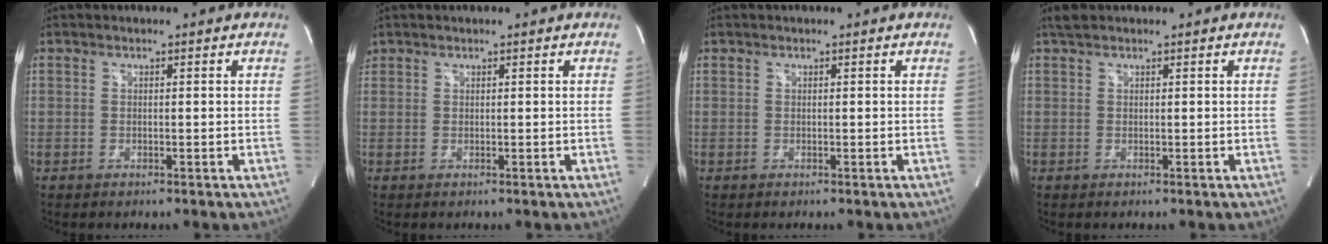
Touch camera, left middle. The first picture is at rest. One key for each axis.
{"total": 0.8, "fx": 0.7, "fy": 0.5, "fz": 0.0, "tx": -0.001, "ty": 0.014, "tz": 0.014}
{"total": 0.0}
{"total": 1.3, "fx": 1.1, "fy": 0.4, "fz": 0.5, "tx": -0.014, "ty": 0.015, "tz": 0.023}